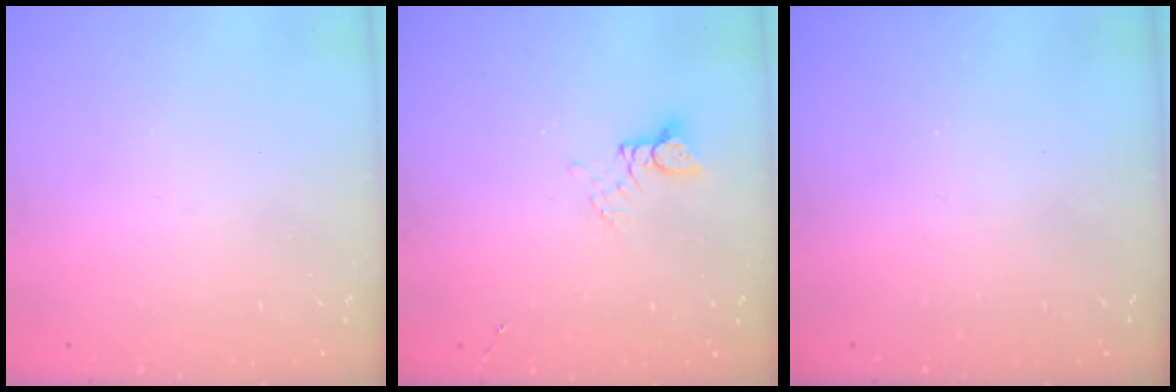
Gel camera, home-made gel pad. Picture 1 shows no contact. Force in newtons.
{"total": 2.4, "press": 2.4, "slide": 0.2}
{"total": 0.0}